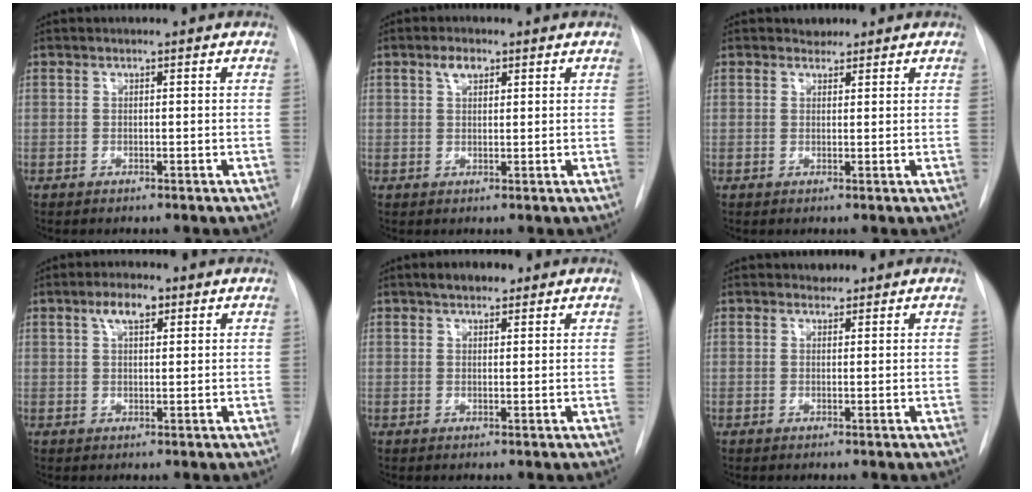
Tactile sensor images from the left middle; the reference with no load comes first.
{"total": 2.3, "force": [1.3, 1.2, 1.5], "torque": [-0.031, 0.007, 0.026]}
{"total": 1.5, "force": [1.2, 0.9, 0.0], "torque": [0.002, 0.001, 0.014]}
{"total": 3.9, "force": [2.1, 1.5, 3.0], "torque": [-0.060, 0.010, 0.037]}
{"total": 3.4, "force": [2.4, 1.6, 1.9], "torque": [-0.035, 0.011, 0.037]}
{"total": 1.1, "force": [0.9, 0.7, -0.1], "torque": [0.002, 0.001, 0.008]}